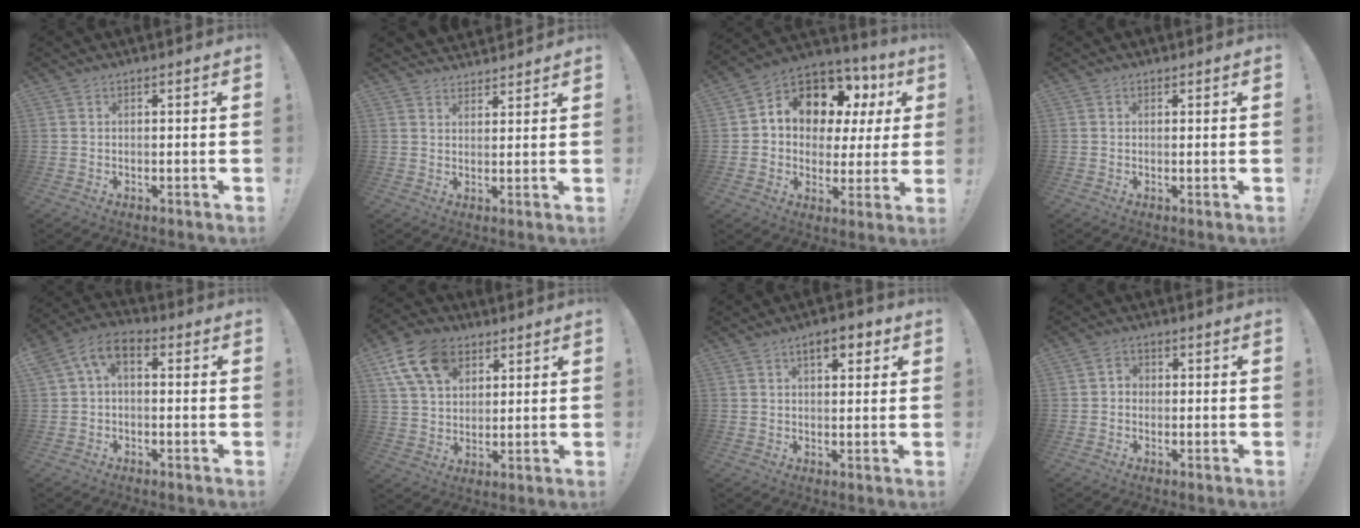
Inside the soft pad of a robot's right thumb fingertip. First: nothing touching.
{"total": 3.4, "force": [3.1, 1.4, 0.2], "torque": [0.001, -0.022, 0.057]}
{"total": 11.7, "force": [6.1, 8.0, 6.0], "torque": [-0.096, -0.050, 0.115]}
{"total": 0.7, "force": [0.5, 0.4, 0.2], "torque": [0.009, -0.006, 0.007]}
{"total": 6.6, "force": [1.0, 4.2, 5.0], "torque": [-0.108, 0.003, 0.024]}
{"total": 14.7, "force": [7.0, 10.0, 8.2], "torque": [-0.141, -0.023, 0.135]}
{"total": 6.1, "force": [3.2, 2.6, 4.4], "torque": [-0.056, -0.006, 0.050]}
{"total": 2.4, "force": [-0.9, 1.9, 1.1], "torque": [-0.018, 0.008, -0.016]}